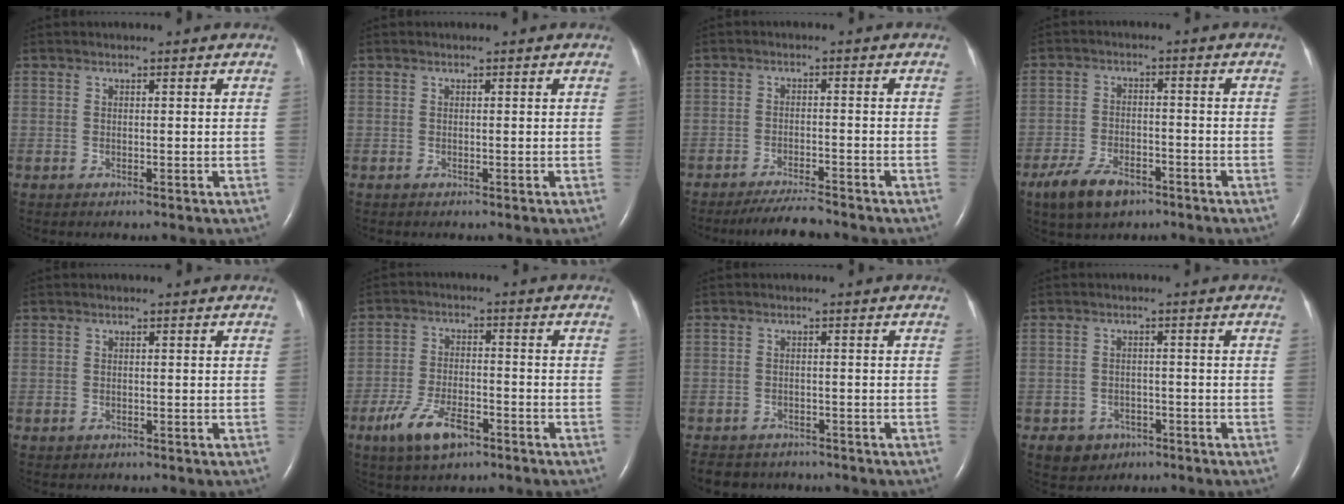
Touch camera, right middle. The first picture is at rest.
{"total": 0.0}
{"total": 5.1, "force": [-4.8, 0.2, 1.9], "torque": [-0.035, -0.017, -0.084]}
{"total": 7.5, "force": [-4.9, 3.5, 4.4], "torque": [-0.094, -0.006, -0.084]}
{"total": 0.6, "force": [-0.3, 0.5, 0.0], "torque": [-0.008, 0.002, -0.005]}
{"total": 8.1, "force": [-4.8, 3.2, 5.7], "torque": [-0.121, -0.005, -0.086]}
{"total": 7.2, "force": [-6.3, 3.2, 1.3], "torque": [-0.021, -0.003, -0.085]}
{"total": 4.2, "force": [-2.4, 3.3, 0.8], "torque": [-0.013, 0.009, -0.029]}